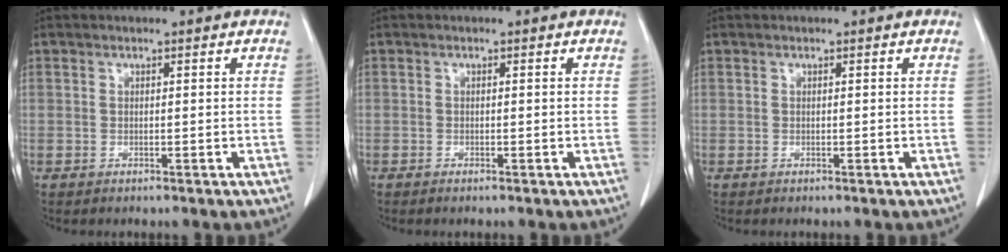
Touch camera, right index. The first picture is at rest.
{"total": 0.5, "force": [-0.4, 0.0, 0.4], "torque": [-0.010, -0.001, -0.007]}
{"total": 0.0}